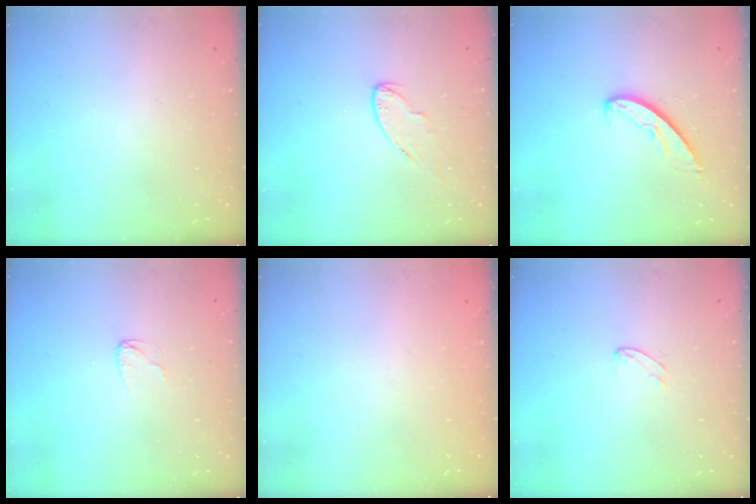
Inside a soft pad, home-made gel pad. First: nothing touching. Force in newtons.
{"total": 5.3, "press": 5.3, "slide": 0.3}
{"total": 6.1, "press": 6.1, "slide": 0.5}
{"total": 3.4, "press": 3.4, "slide": 0.3}
{"total": 0.0}
{"total": 5.5, "press": 5.5, "slide": 0.3}